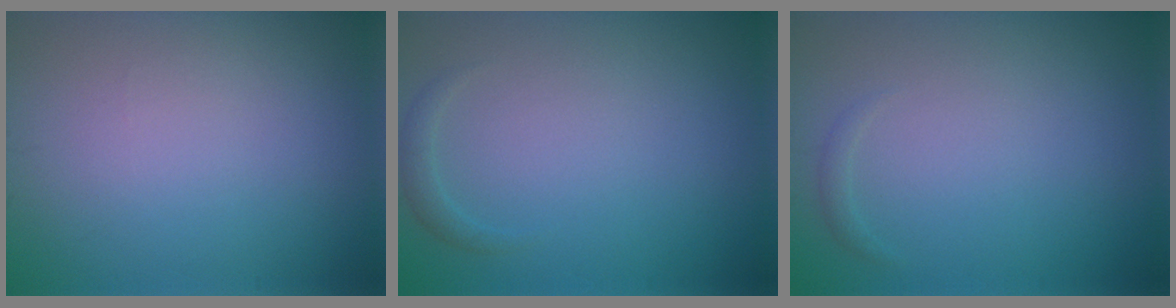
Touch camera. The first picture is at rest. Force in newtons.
{"total": 0.9, "press": 0.9, "slide": 0.1}
{"total": 0.5, "press": 0.5, "slide": 0.0}